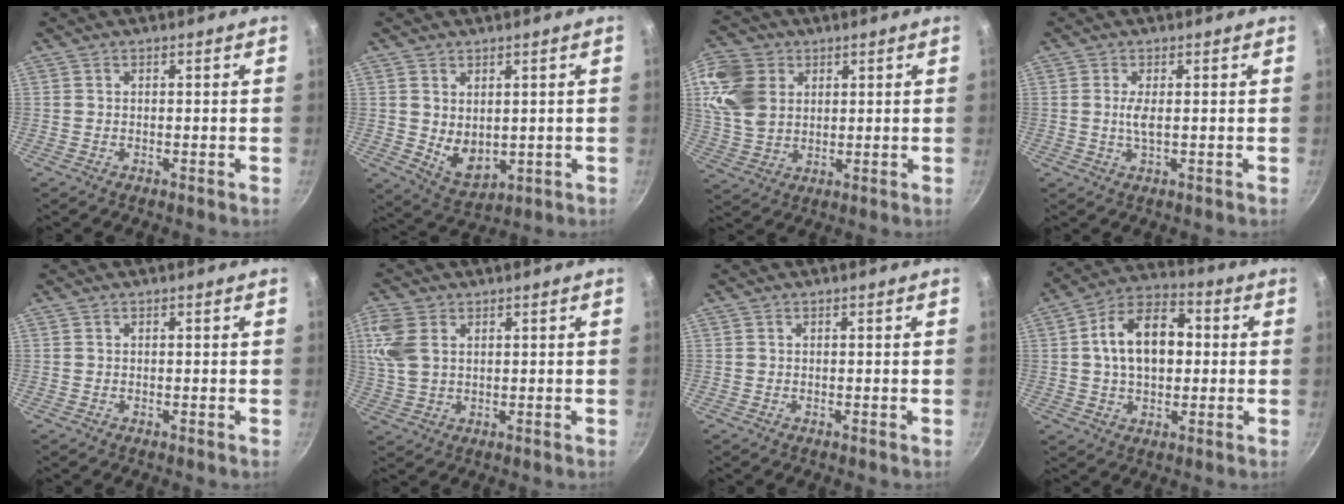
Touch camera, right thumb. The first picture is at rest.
{"total": 6.7, "force": [1.1, 4.6, 4.7], "torque": [-0.062, -0.022, 0.038]}
{"total": 11.8, "force": [3.7, 9.1, 6.5], "torque": [-0.108, -0.007, 0.074]}
{"total": 2.6, "force": [0.2, 0.6, 2.5], "torque": [-0.056, -0.001, 0.004]}
{"total": 0.0}
{"total": 8.2, "force": [2.6, 5.4, 5.5], "torque": [-0.120, 0.002, 0.053]}
{"total": 0.0}
{"total": 14.4, "force": [1.5, 9.3, 11.0], "torque": [-0.150, 0.028, 0.012]}